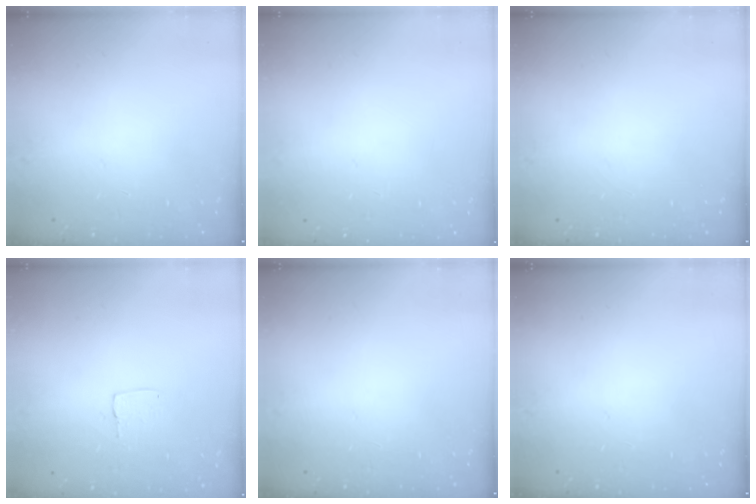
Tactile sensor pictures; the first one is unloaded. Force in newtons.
{"total": 0.0}
{"total": 0.0}
{"total": 3.5, "press": 3.5, "slide": 0.1}
{"total": 0.0}
{"total": 0.0}